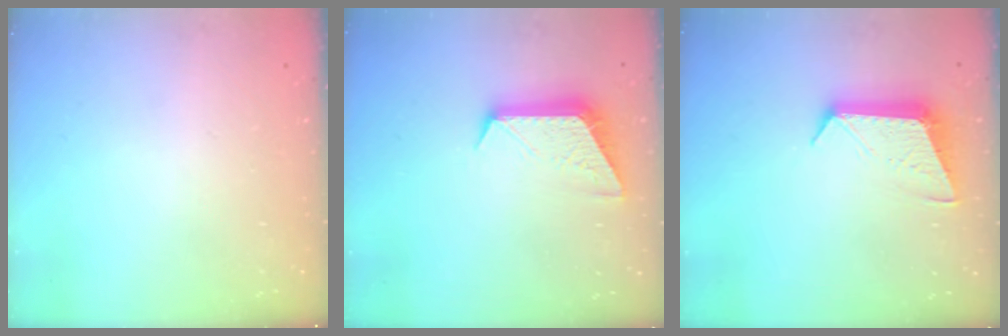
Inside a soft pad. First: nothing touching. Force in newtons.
{"total": 9.9, "press": 9.9, "slide": 0.5}
{"total": 10.4, "press": 10.4, "slide": 0.6}